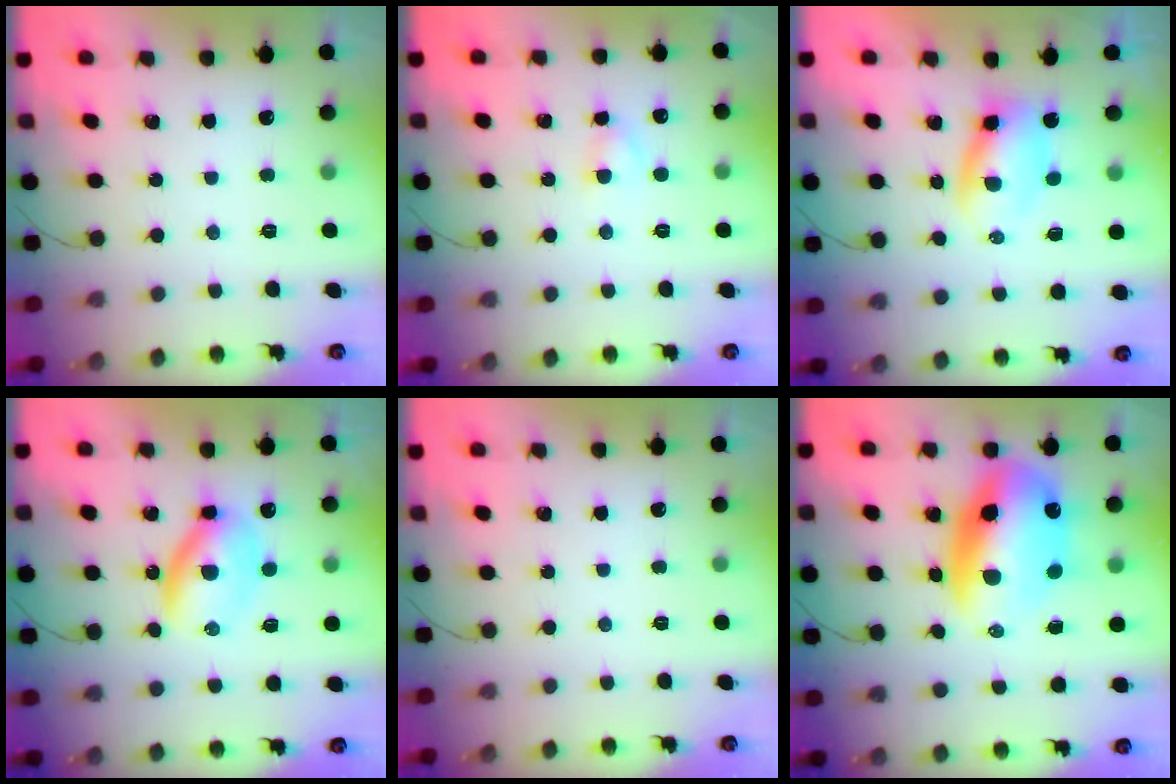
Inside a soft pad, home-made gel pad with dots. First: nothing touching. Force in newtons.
{"total": 3.5, "press": 3.1, "slide": 1.4}
{"total": 3.5, "press": 3.4, "slide": 0.9}
{"total": 6.5, "press": 6.5, "slide": 0.2}
{"total": 0.0}
{"total": 16.5, "press": 16.0, "slide": 4.2}